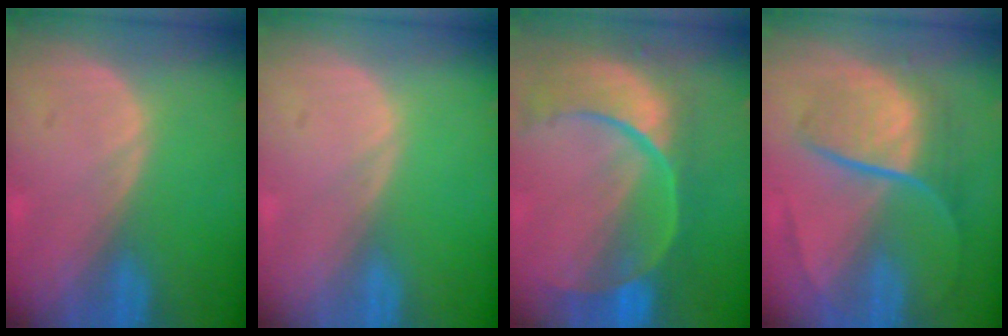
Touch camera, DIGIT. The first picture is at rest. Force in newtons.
{"total": 0.0}
{"total": 12.3, "press": 9.9, "slide": 7.3}
{"total": 9.1, "press": 7.6, "slide": 4.9}